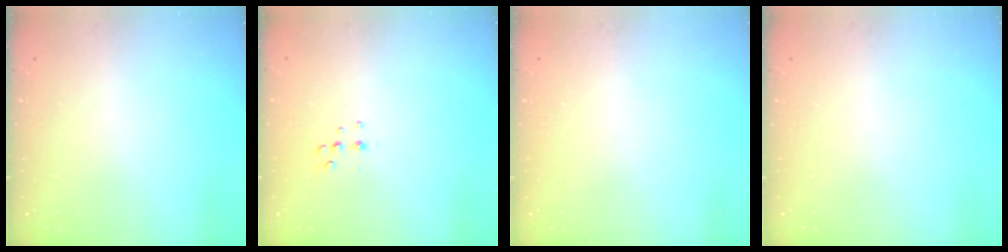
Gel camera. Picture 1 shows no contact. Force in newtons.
{"total": 4.9, "press": 4.8, "slide": 1.1}
{"total": 0.0}
{"total": 0.0}